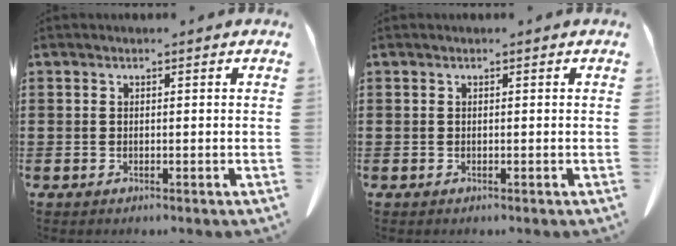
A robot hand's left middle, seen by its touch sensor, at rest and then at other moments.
{"total": 0.0}